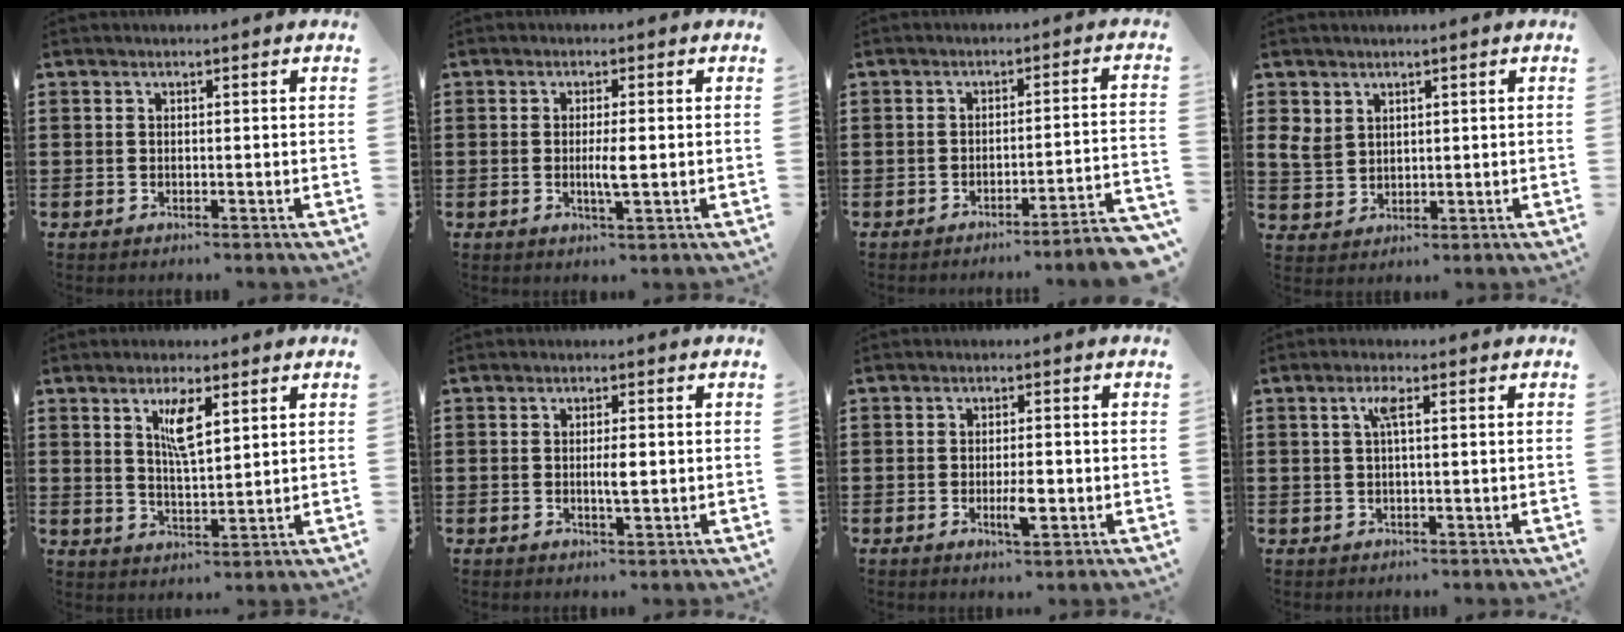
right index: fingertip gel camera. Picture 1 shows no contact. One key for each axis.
{"total": 3.4, "fx": -0.4, "fy": 0.4, "fz": 3.3, "tx": -0.060, "ty": -0.003, "tz": -0.007}
{"total": 3.6, "fx": -3.0, "fy": -0.7, "fz": 1.9, "tx": -0.034, "ty": -0.018, "tz": -0.064}
{"total": 3.8, "fx": 2.1, "fy": 2.9, "fz": 1.5, "tx": -0.048, "ty": 0.010, "tz": 0.038}
{"total": 5.4, "fx": 2.4, "fy": 1.6, "fz": 4.6, "tx": -0.091, "ty": 0.005, "tz": 0.038}
{"total": 2.6, "fx": -0.2, "fy": 0.6, "fz": 2.6, "tx": -0.047, "ty": -0.001, "tz": -0.003}
{"total": 4.1, "fx": -0.9, "fy": 1.1, "fz": 3.8, "tx": -0.064, "ty": 0.003, "tz": -0.016}
{"total": 2.5, "fx": 0.6, "fy": 0.3, "fz": 2.3, "tx": -0.049, "ty": 0.004, "tz": 0.008}